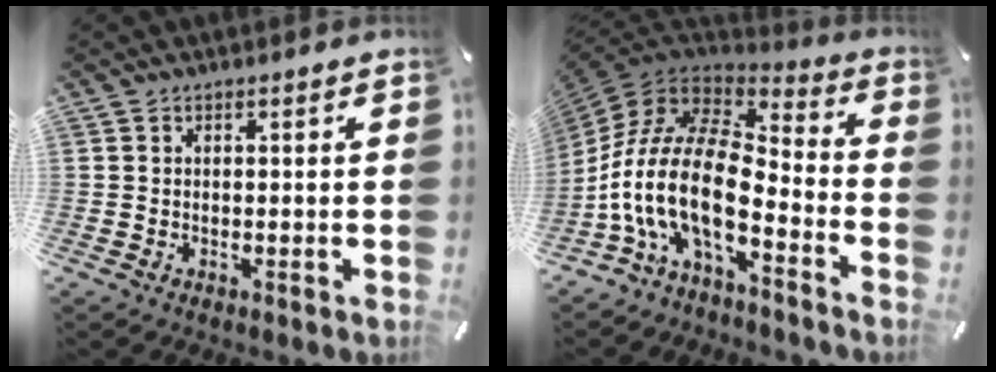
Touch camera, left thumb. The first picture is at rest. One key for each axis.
{"total": 18.5, "fx": -7.1, "fy": 8.5, "fz": 14.8, "tx": -0.343, "ty": -0.003, "tz": -0.135}